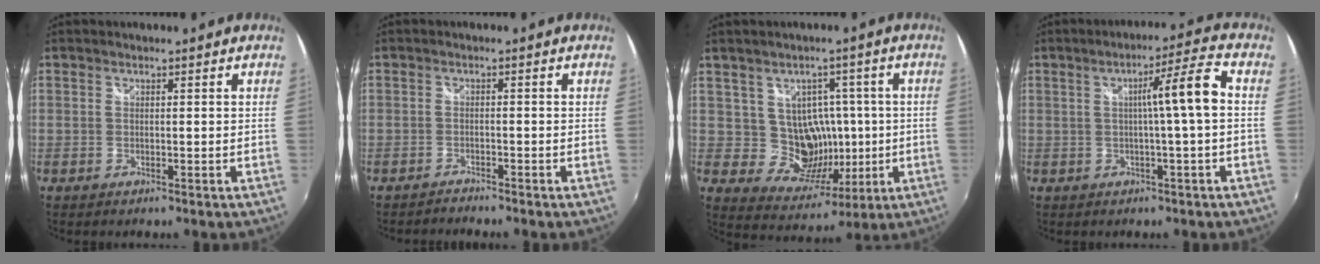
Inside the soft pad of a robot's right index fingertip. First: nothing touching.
{"total": 1.8, "force": [-1.7, 0.1, -0.2], "torque": [-0.004, -0.005, -0.033]}
{"total": 9.6, "force": [0.4, 9.1, 3.1], "torque": [-0.061, 0.008, 0.023]}
{"total": 7.4, "force": [0.0, -1.0, 7.3], "torque": [-0.104, 0.018, 0.007]}